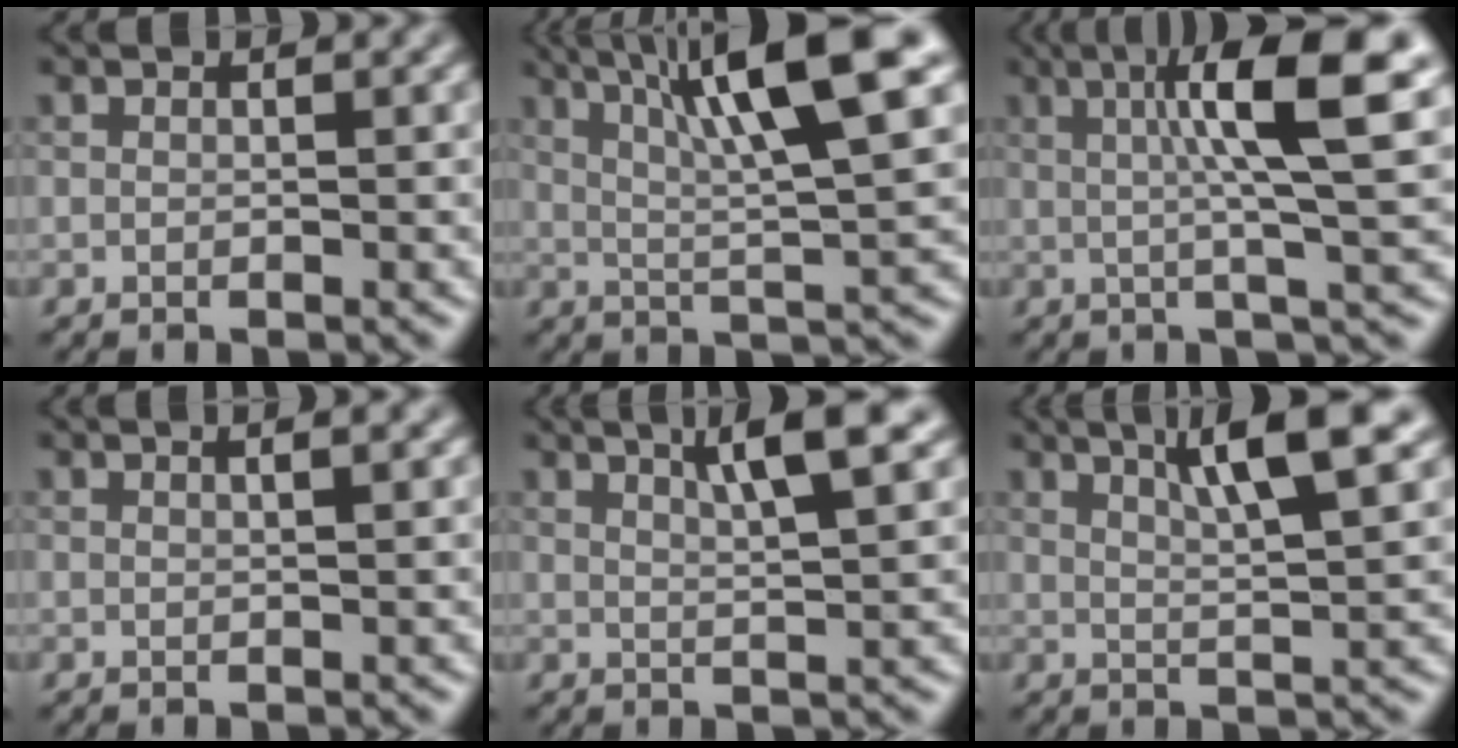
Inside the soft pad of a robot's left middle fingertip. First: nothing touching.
{"total": 10.4, "force": [4.4, 1.6, 9.2], "torque": [-0.130, 0.016, 0.071]}
{"total": 9.0, "force": [2.2, 1.5, 8.6], "torque": [-0.117, 0.012, 0.031]}
{"total": 1.5, "force": [0.8, 0.4, 1.2], "torque": [-0.012, 0.001, 0.003]}
{"total": 4.5, "force": [2.5, 0.6, 3.7], "torque": [-0.051, 0.008, 0.041]}
{"total": 6.0, "force": [3.1, 0.9, 5.1], "torque": [-0.073, 0.010, 0.051]}